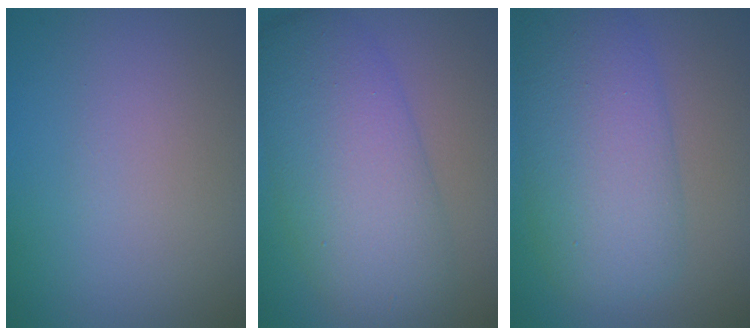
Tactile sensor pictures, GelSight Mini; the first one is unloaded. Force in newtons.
{"total": 8.7, "press": 8.7, "slide": 0.2}
{"total": 8.3, "press": 8.3, "slide": 0.2}